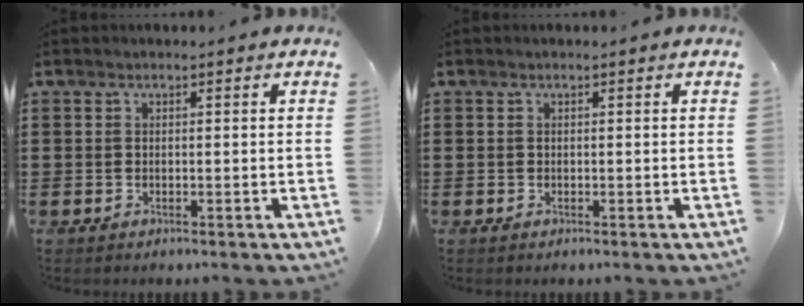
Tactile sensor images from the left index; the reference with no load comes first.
{"total": 0.0}